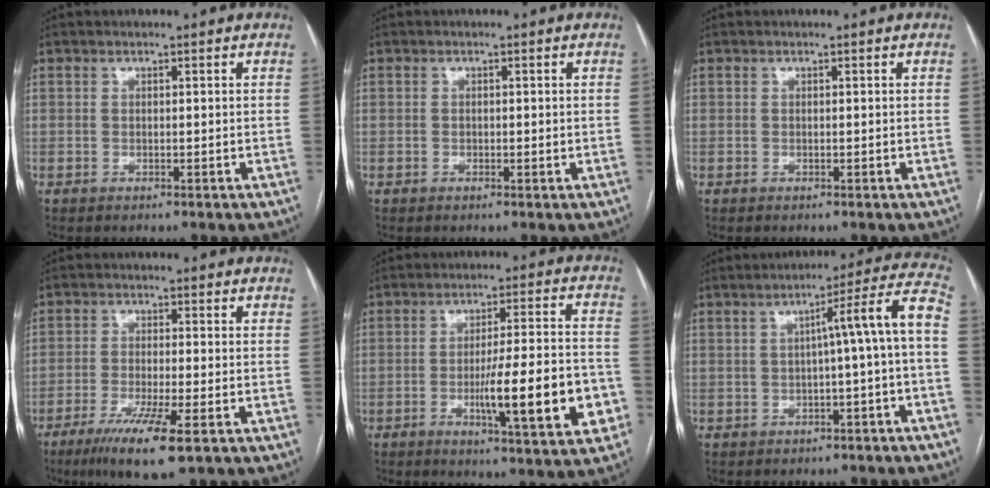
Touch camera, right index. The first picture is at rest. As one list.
[{"total": 0.8, "force": [-0.1, 0.4, 0.7], "torque": [-0.010, 0.001, 0.000]}, {"total": 0.0}, {"total": 9.2, "force": [-5.2, 0.5, 7.6], "torque": [-0.141, -0.025, -0.087]}, {"total": 14.6, "force": [-4.4, 1.6, 13.9], "torque": [-0.210, 0.002, -0.061]}, {"total": 8.9, "force": [-1.3, -0.7, 8.8], "torque": [-0.114, 0.028, -0.021]}]